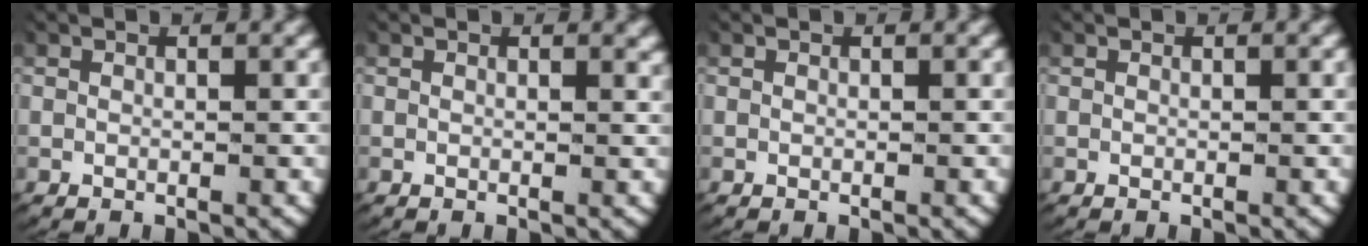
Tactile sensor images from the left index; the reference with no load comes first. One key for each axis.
{"total": 0.7, "fx": 0.7, "fy": 0.1, "fz": 0.3, "tx": -0.007, "ty": -0.003, "tz": 0.010}
{"total": 0.0}
{"total": 0.0}